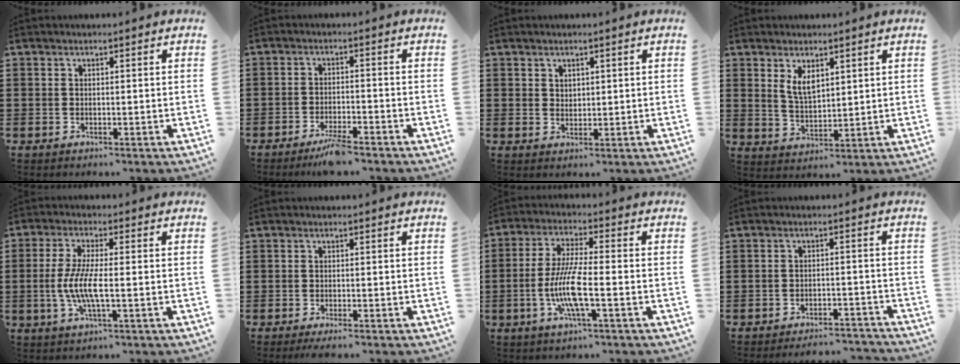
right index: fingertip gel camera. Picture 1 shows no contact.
{"total": 3.8, "force": [-3.2, 0.2, 2.0], "torque": [-0.032, 0.000, -0.059]}
{"total": 1.7, "force": [1.4, 1.0, 0.2], "torque": [-0.006, 0.004, 0.027]}
{"total": 4.3, "force": [2.3, 2.0, 3.0], "torque": [-0.065, 0.004, 0.042]}
{"total": 6.4, "force": [-1.2, 1.2, 6.2], "torque": [-0.144, -0.013, -0.033]}
{"total": 0.9, "force": [-0.7, 0.0, 0.5], "torque": [-0.009, -0.004, -0.013]}
{"total": 8.9, "force": [-2.4, 1.4, 8.5], "torque": [-0.190, -0.019, -0.054]}
{"total": 3.1, "force": [-3.1, 0.1, 0.4], "torque": [-0.011, 0.001, -0.064]}